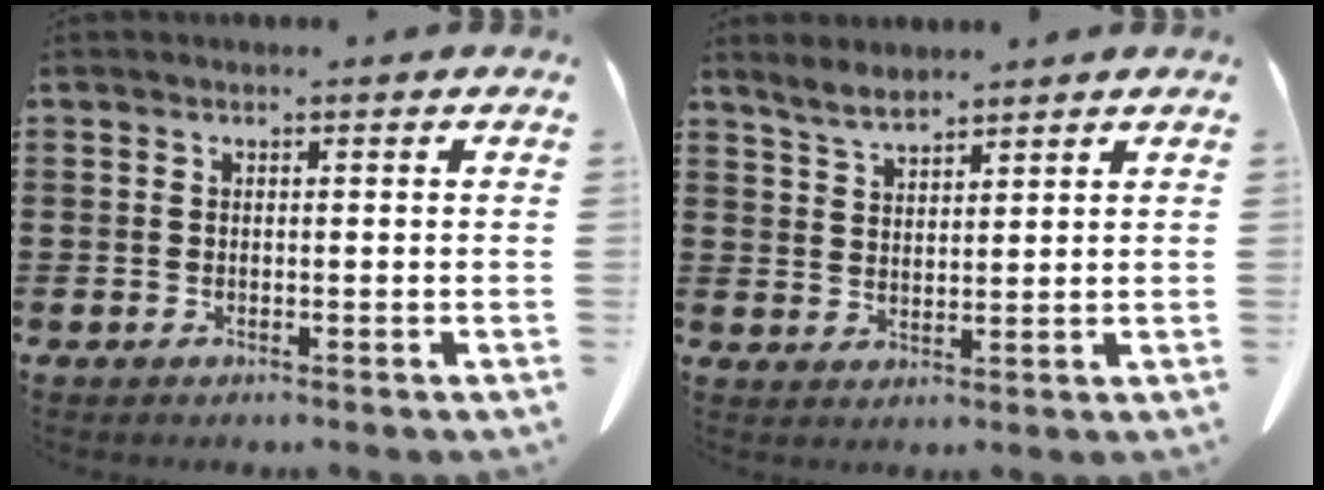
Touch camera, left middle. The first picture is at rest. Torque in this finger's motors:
{"motor_torque": [-0.13, 0.12, -0.01, -0.01]}